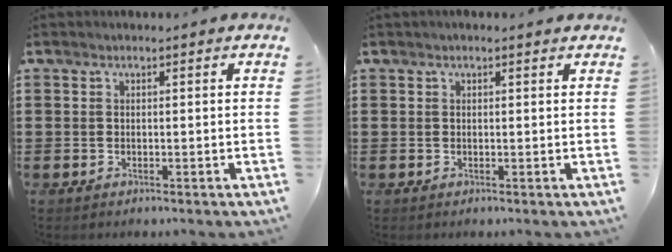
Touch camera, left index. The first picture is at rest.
{"total": 0.6, "force": [0.4, 0.1, 0.4], "torque": [-0.009, 0.001, 0.008]}